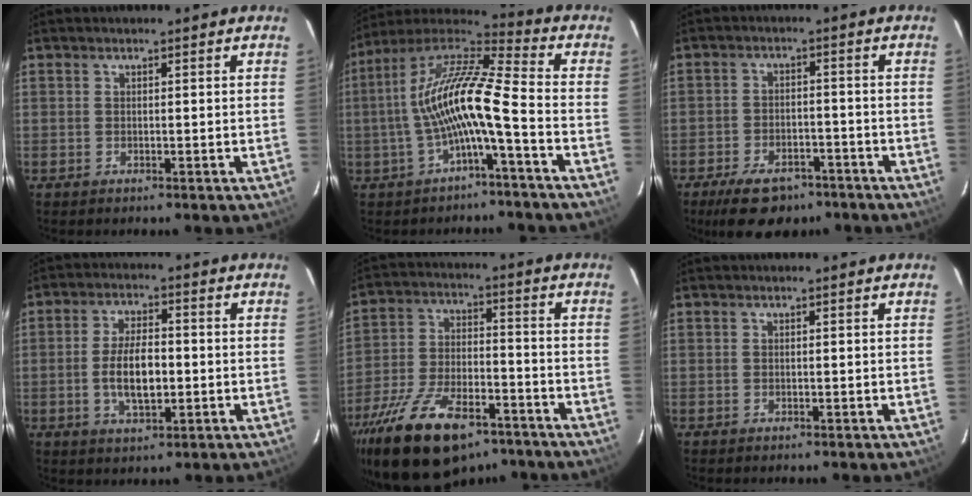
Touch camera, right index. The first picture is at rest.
{"total": 14.0, "force": [-2.8, 1.8, 13.6], "torque": [-0.265, 0.015, -0.058]}
{"total": 10.9, "force": [-7.8, 5.5, 5.2], "torque": [-0.124, 0.000, -0.115]}
{"total": 8.0, "force": [-1.3, 3.5, 7.1], "torque": [-0.139, 0.002, -0.020]}
{"total": 19.7, "force": [-13.7, 8.5, 11.4], "torque": [-0.227, -0.024, -0.223]}
{"total": 0.0}